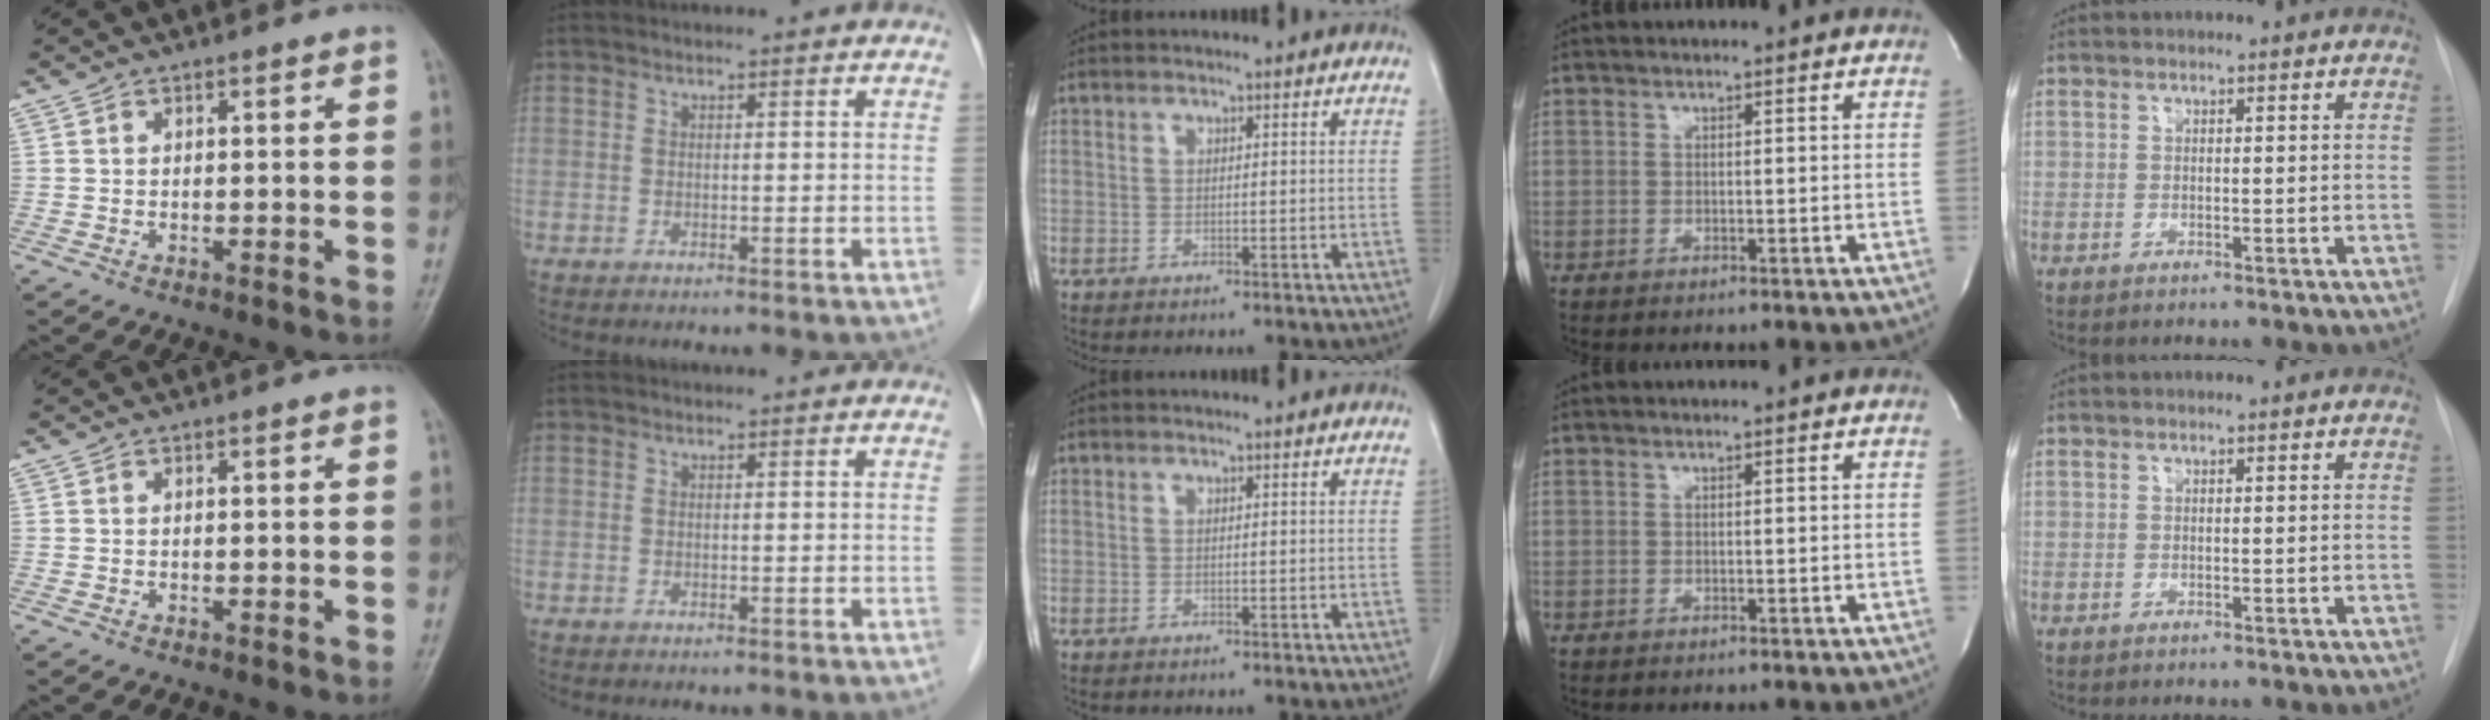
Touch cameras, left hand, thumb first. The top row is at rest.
{}